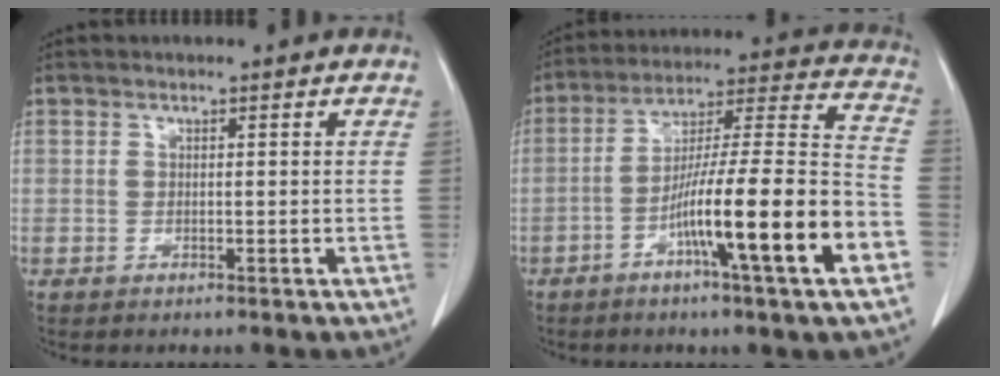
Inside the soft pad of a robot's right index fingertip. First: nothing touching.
{"total": 18.8, "force": [-7.3, 0.0, 17.3], "torque": [-0.268, 0.000, -0.121]}